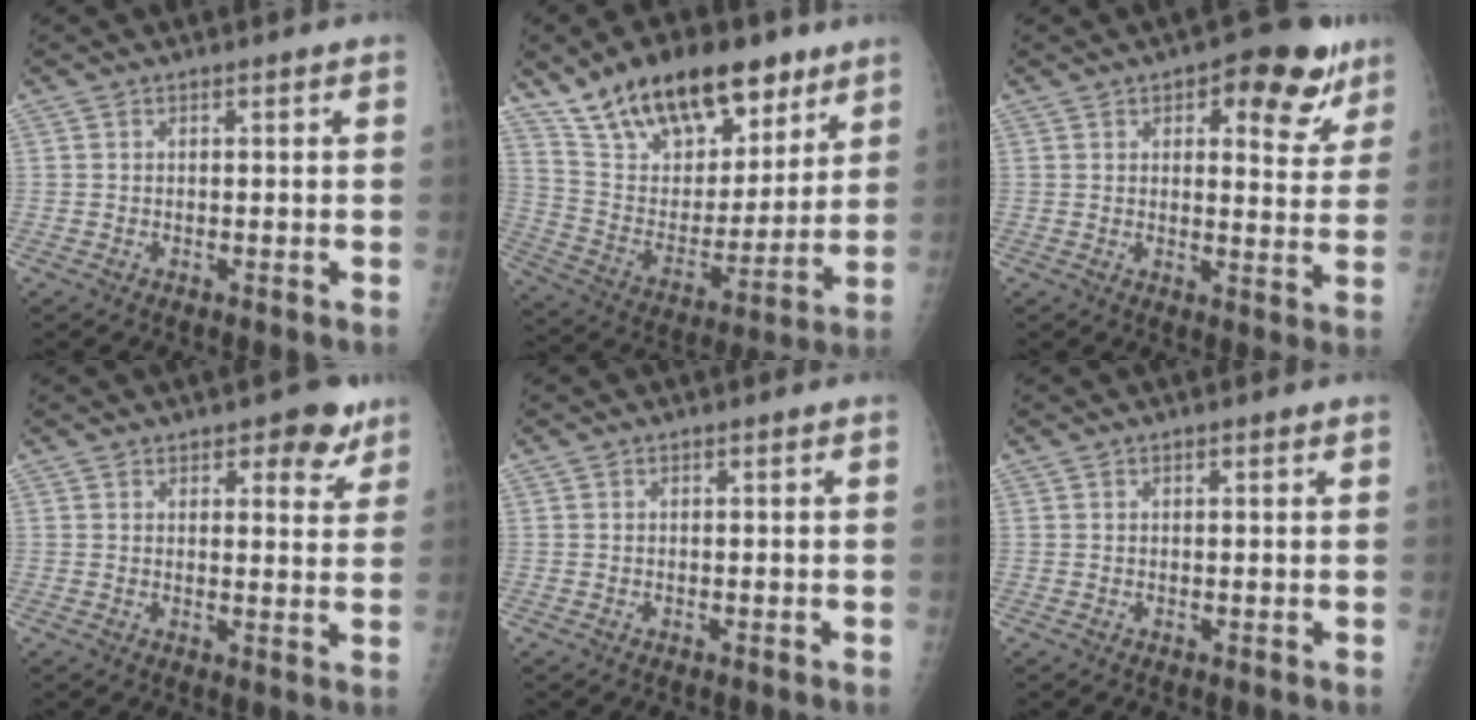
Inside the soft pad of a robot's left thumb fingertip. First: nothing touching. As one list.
[{"total": 23.4, "force": [15.5, 11.5, 13.3], "torque": [-0.180, -0.044, 0.270]}, {"total": 12.5, "force": [6.8, 5.7, 8.9], "torque": [-0.061, -0.025, 0.084]}, {"total": 6.4, "force": [4.0, 3.2, 3.9], "torque": [-0.016, -0.018, 0.048]}, {"total": 0.0}, {"total": 0.9, "force": [0.4, 0.3, 0.7], "torque": [-0.009, 0.001, 0.006]}]